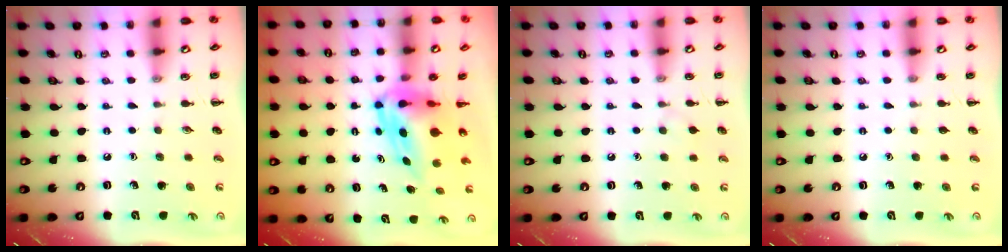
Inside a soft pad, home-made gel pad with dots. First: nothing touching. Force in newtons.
{"total": 7.5, "press": 7.2, "slide": 2.4}
{"total": 3.7, "press": 3.4, "slide": 1.5}
{"total": 0.6, "press": 0.6, "slide": 0.1}